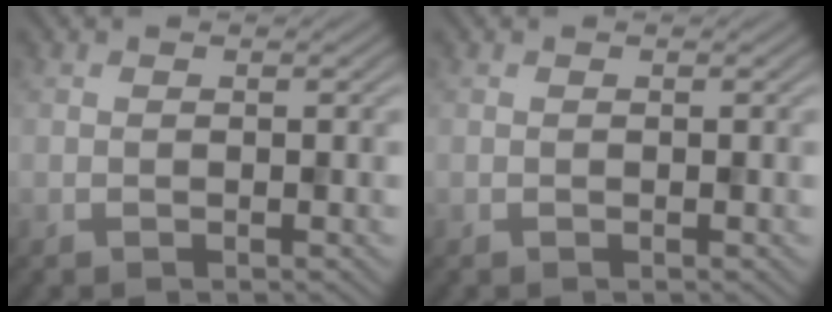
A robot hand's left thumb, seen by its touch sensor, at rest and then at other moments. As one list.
[{"total": 0.0}]